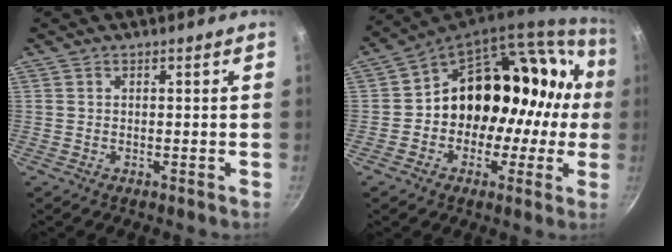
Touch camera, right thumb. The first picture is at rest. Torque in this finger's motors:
{"motor_torque": [2.27, 2.74, 0.32, -0.29, 0.28]}